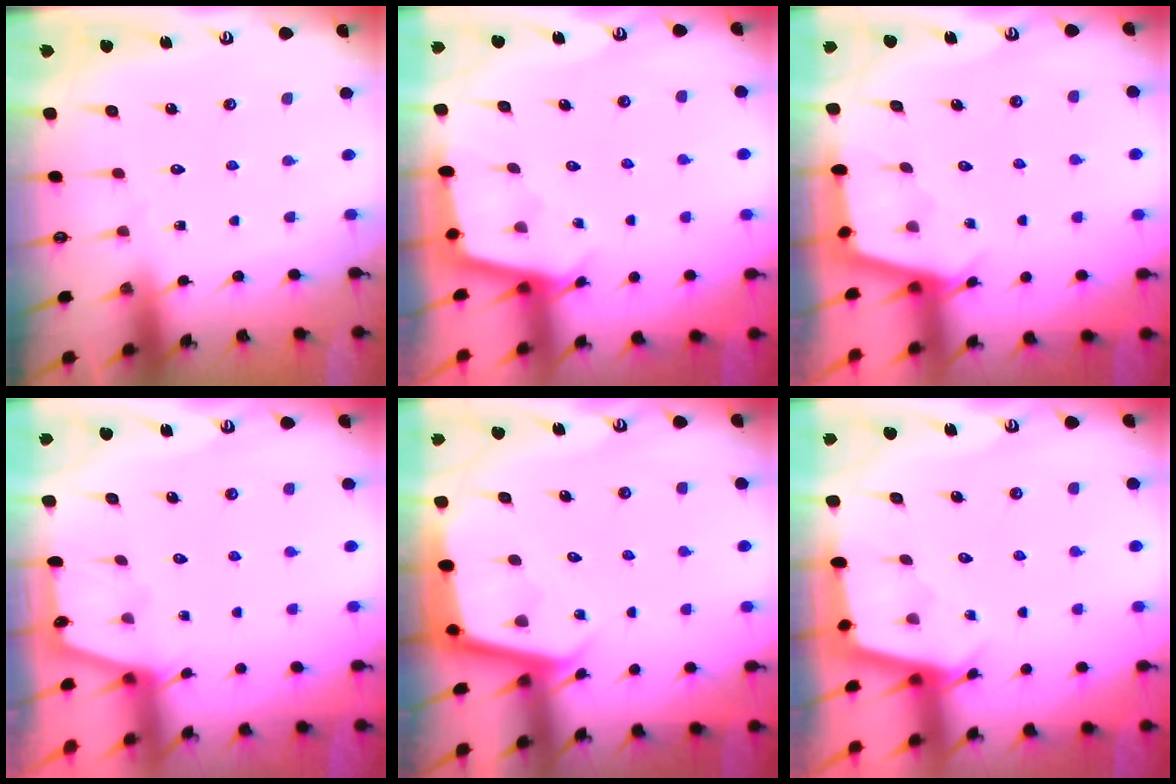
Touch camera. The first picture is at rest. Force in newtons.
{"total": 2.9, "press": 2.9, "slide": 0.3}
{"total": 2.9, "press": 2.9, "slide": 0.3}
{"total": 1.0, "press": 1.0, "slide": 0.2}
{"total": 3.6, "press": 3.6, "slide": 0.3}
{"total": 2.9, "press": 2.9, "slide": 0.3}